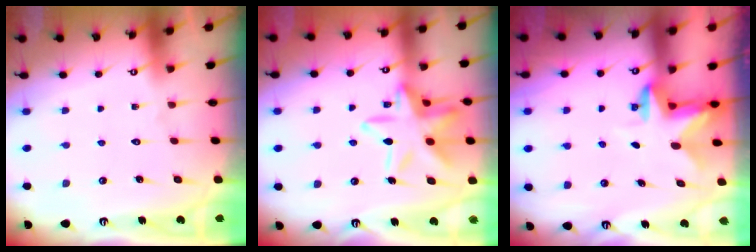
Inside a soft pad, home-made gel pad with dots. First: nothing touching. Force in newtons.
{"total": 16.7, "press": 16.7, "slide": 1.3}
{"total": 2.9, "press": 2.8, "slide": 0.5}